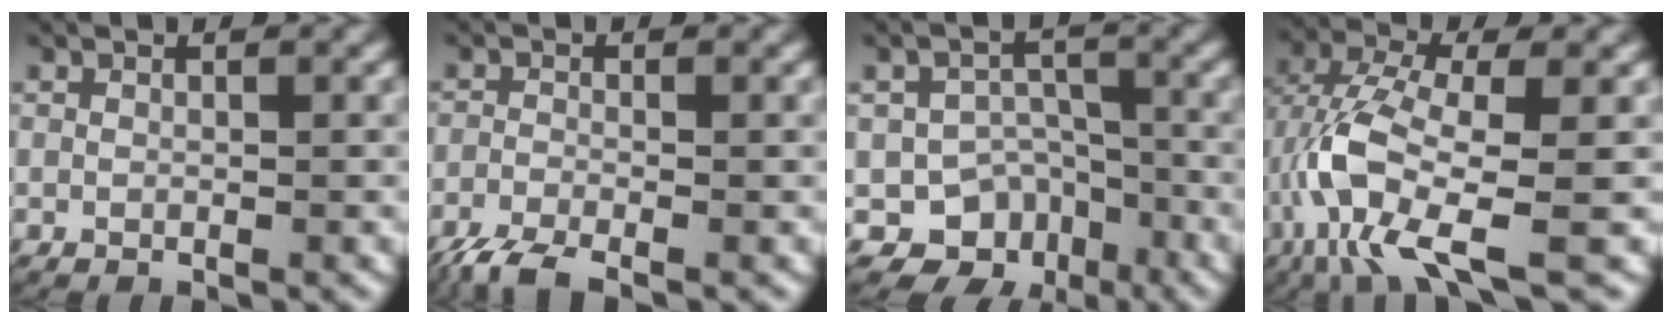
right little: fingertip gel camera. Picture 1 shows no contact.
{"total": 3.8, "force": [-3.1, 1.1, 1.8], "torque": [-0.042, -0.017, -0.045]}
{"total": 13.3, "force": [-6.9, 10.6, 4.1], "torque": [-0.057, -0.042, -0.118]}
{"total": 8.0, "force": [-2.4, 3.3, 6.9], "torque": [-0.165, -0.036, -0.022]}